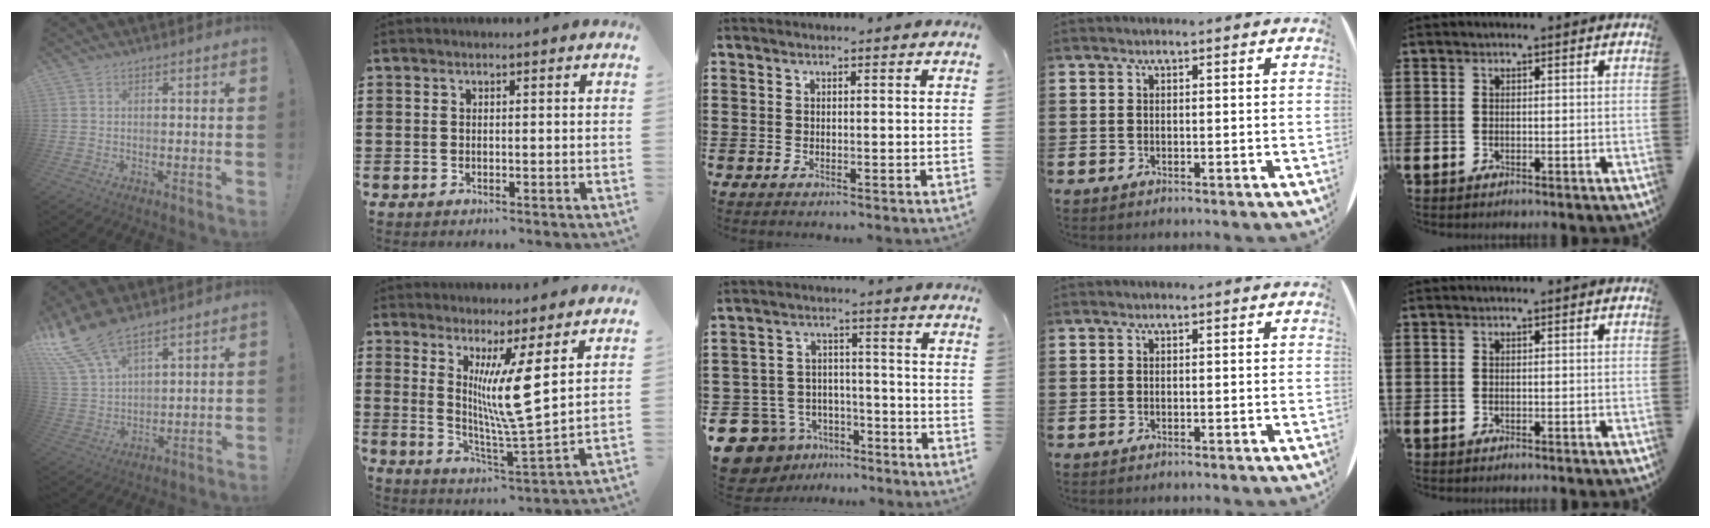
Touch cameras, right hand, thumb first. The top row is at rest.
{"thumb": {"total": 13.3, "force": [10.5, 5.0, 6.6], "torque": [-0.137, -0.057, 0.199]}, "index": {"total": 9.0, "force": [3.9, -0.6, 8.1], "torque": [-0.146, -0.030, 0.060]}, "middle": {"total": 8.4, "force": [-6.8, 4.8, 1.3], "torque": [-0.061, 0.020, -0.135]}}